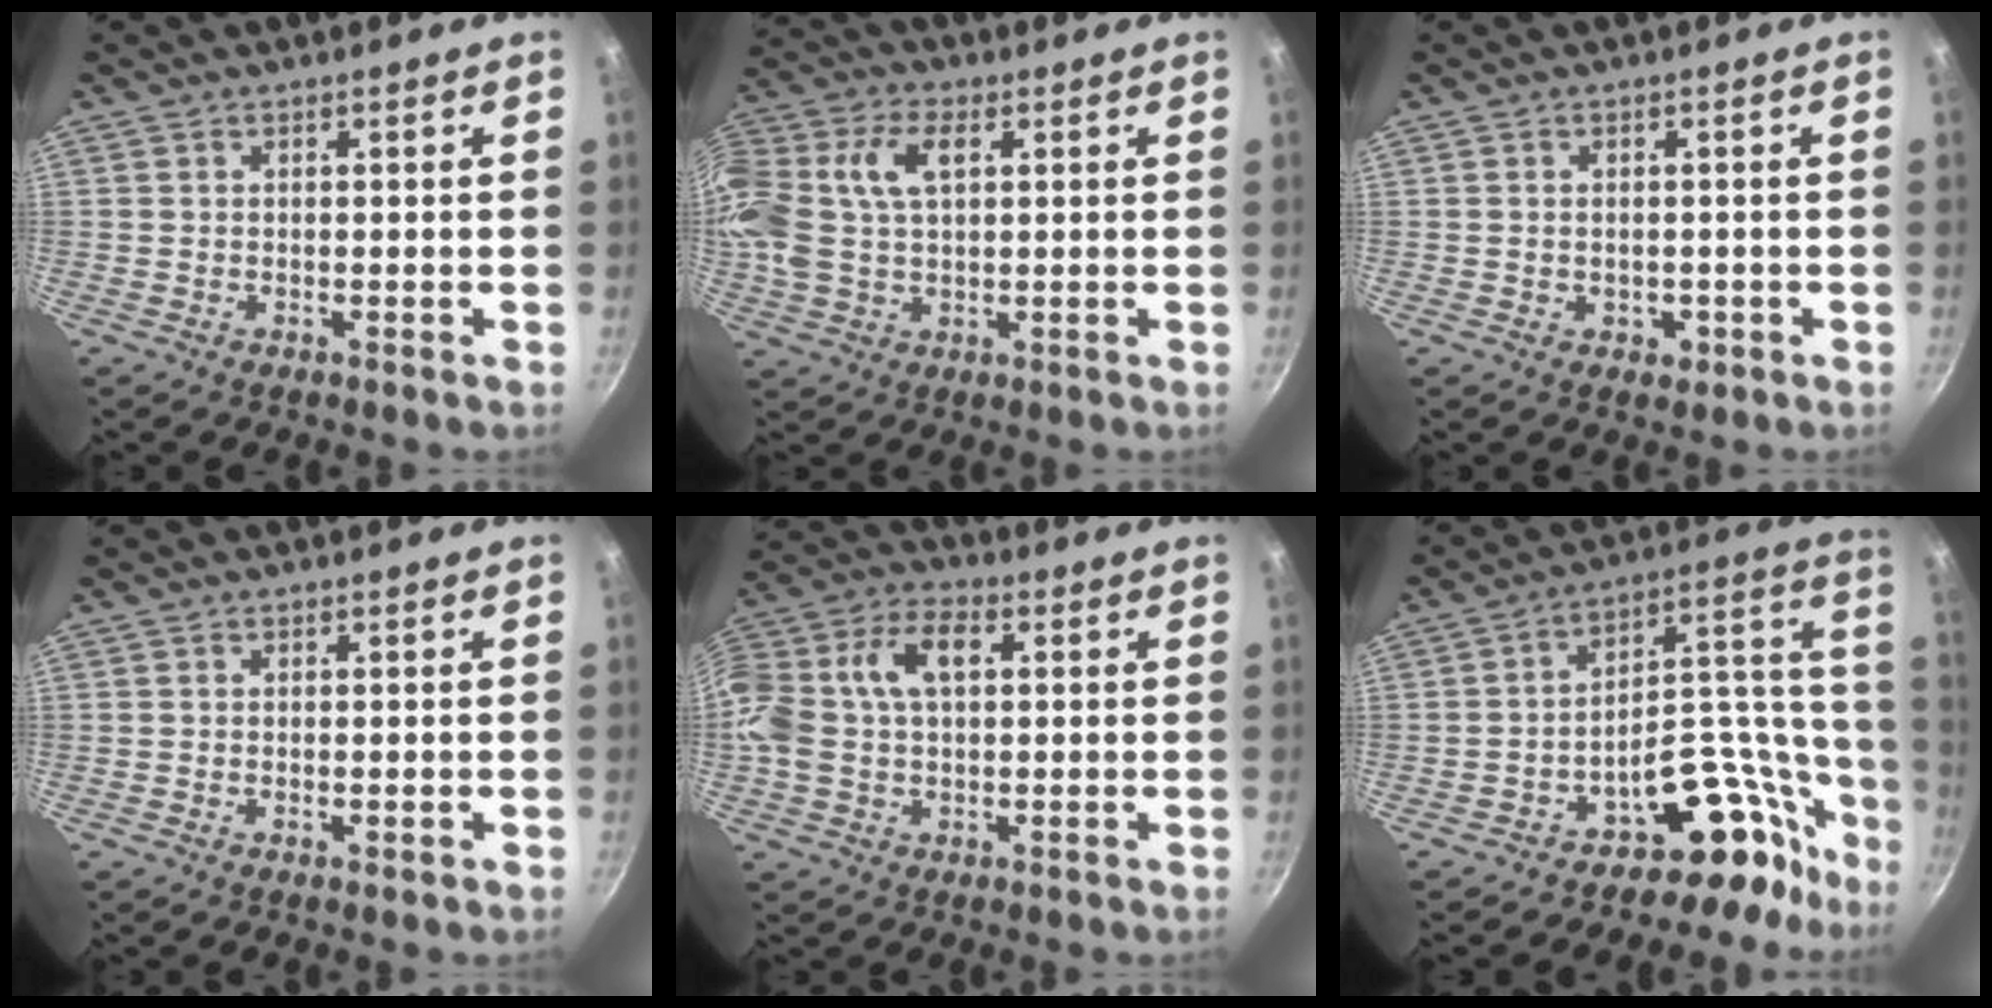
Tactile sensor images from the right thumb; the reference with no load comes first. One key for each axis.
{"total": 18.4, "fx": 4.3, "fy": 11.3, "fz": 13.9, "tx": -0.343, "ty": 0.031, "tz": 0.078}
{"total": 2.0, "fx": -0.6, "fy": 1.6, "fz": 1.1, "tx": -0.008, "ty": 0.004, "tz": -0.003}
{"total": 0.8, "fx": -0.2, "fy": 0.3, "fz": 0.7, "tx": -0.012, "ty": -0.003, "tz": -0.003}
{"total": 15.2, "fx": 2.5, "fy": 9.3, "fz": 11.7, "tx": -0.257, "ty": 0.033, "tz": 0.042}
{"total": 15.9, "fx": -10.9, "fy": 7.6, "fz": 8.8, "tx": -0.042, "ty": 0.156, "tz": -0.168}